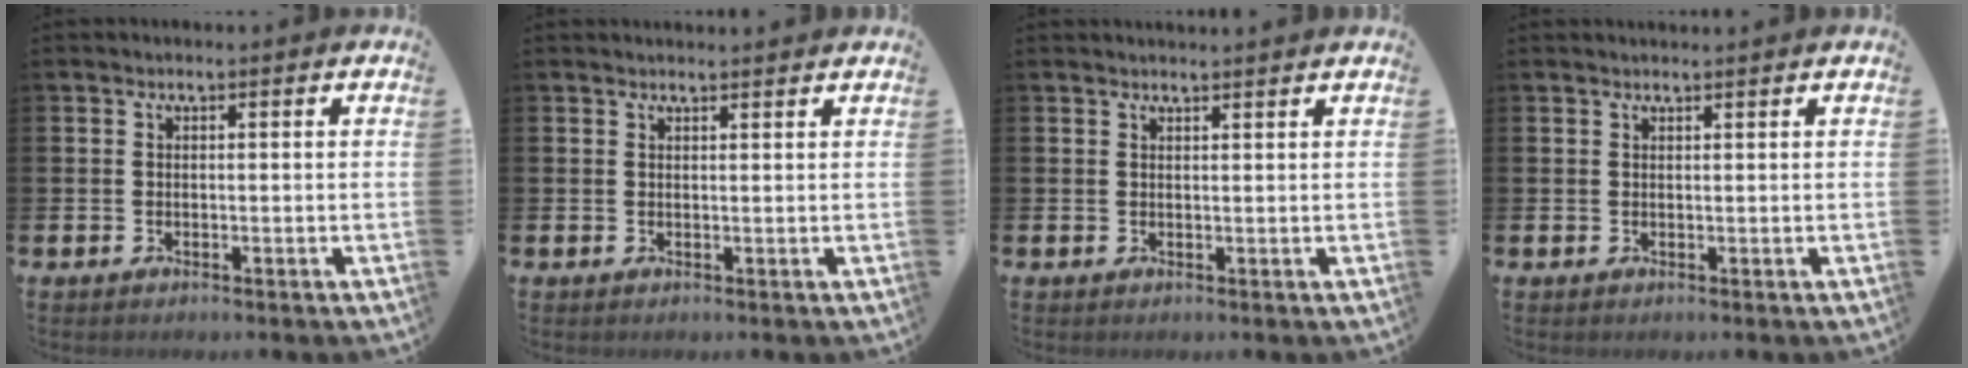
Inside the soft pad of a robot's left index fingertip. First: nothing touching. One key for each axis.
{"total": 1.1, "fx": 1.1, "fy": -0.1, "fz": 0.0, "tx": 0.008, "ty": -0.006, "tz": 0.019}
{"total": 1.1, "fx": 1.1, "fy": -0.2, "fz": 0.0, "tx": 0.009, "ty": -0.009, "tz": 0.019}
{"total": 0.7, "fx": 0.7, "fy": -0.1, "fz": 0.0, "tx": 0.001, "ty": -0.002, "tz": 0.013}